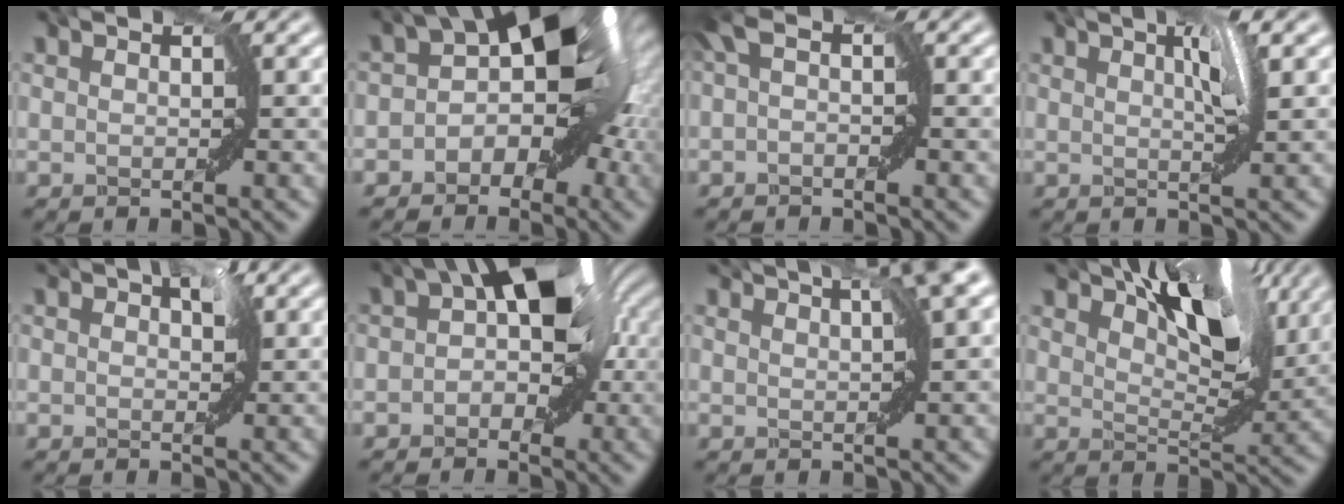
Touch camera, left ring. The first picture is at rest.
{"total": 9.7, "force": [-0.6, 6.7, 7.1], "torque": [-0.016, 0.026, -0.025]}
{"total": 1.9, "force": [-0.2, 0.6, 1.7], "torque": [-0.032, 0.005, -0.006]}
{"total": 2.5, "force": [0.9, 0.6, 2.3], "torque": [-0.024, 0.002, 0.013]}
{"total": 0.7, "force": [0.4, 0.4, 0.4], "torque": [0.003, -0.001, 0.009]}
{"total": 7.3, "force": [1.5, 4.5, 5.6], "torque": [-0.044, 0.020, 0.005]}
{"total": 5.7, "force": [3.5, 1.7, 4.2], "torque": [-0.026, 0.029, 0.024]}
{"total": 8.1, "force": [4.8, 3.1, 5.7], "torque": [-0.078, 0.008, 0.074]}